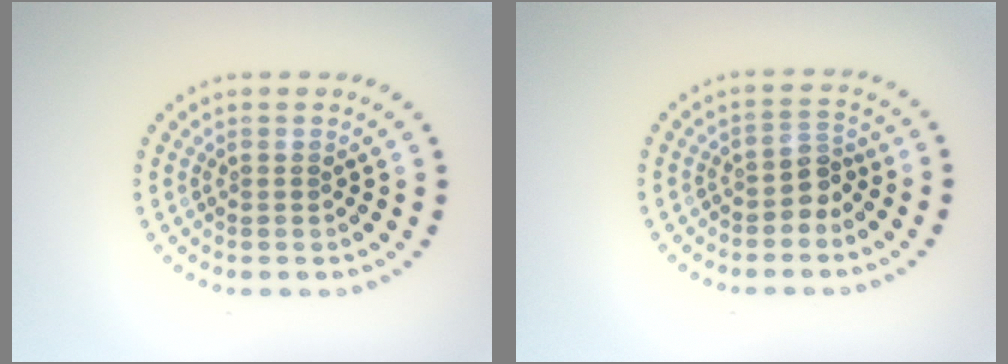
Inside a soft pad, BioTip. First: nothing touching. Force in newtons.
{"total": 2.1, "press": 1.6, "slide": 1.3}